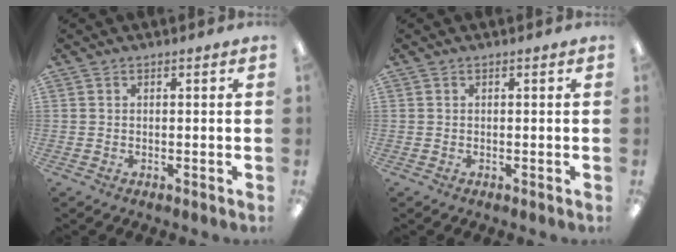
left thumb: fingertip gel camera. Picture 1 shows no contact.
{"total": 0.0}